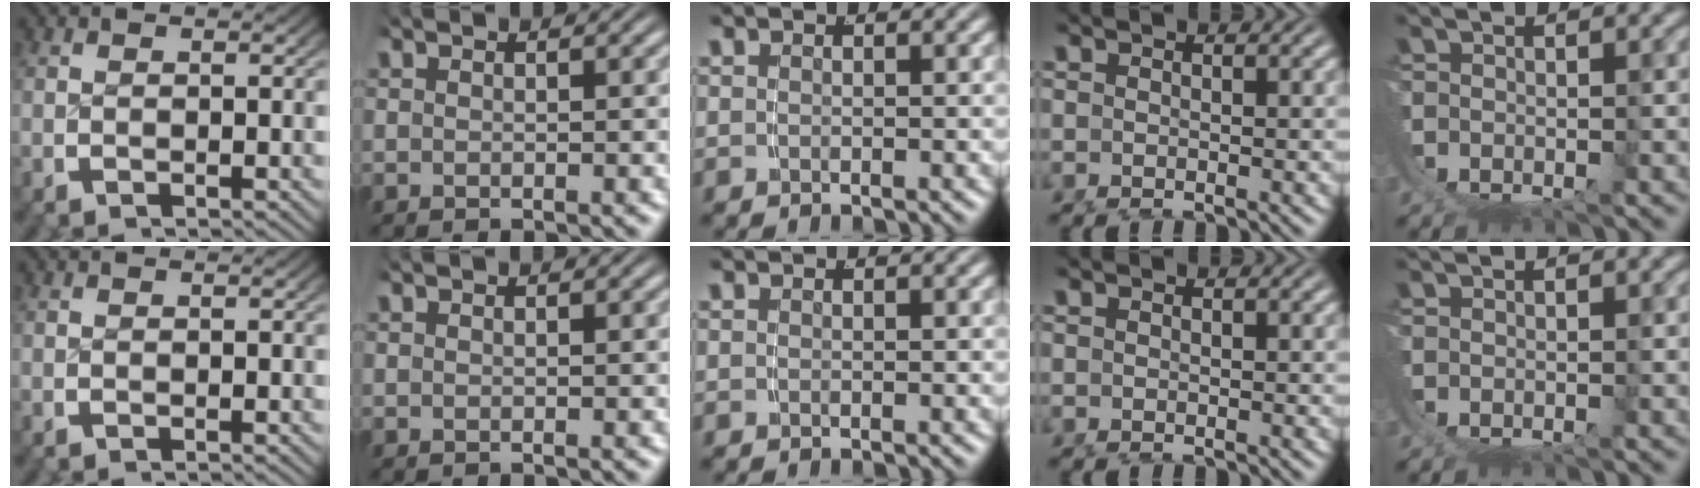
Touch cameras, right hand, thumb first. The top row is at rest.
{}